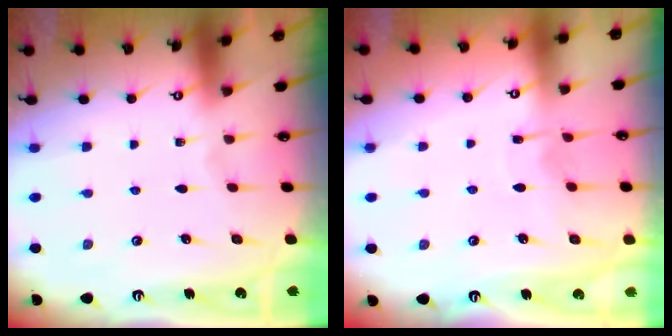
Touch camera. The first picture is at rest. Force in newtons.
{"total": 3.8, "press": 3.8, "slide": 0.4}